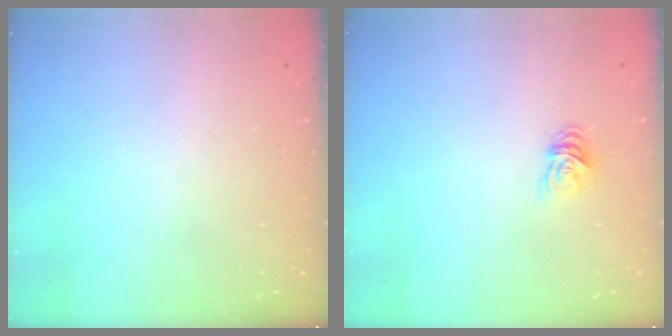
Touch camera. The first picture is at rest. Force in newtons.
{"total": 5.5, "press": 5.4, "slide": 0.6}